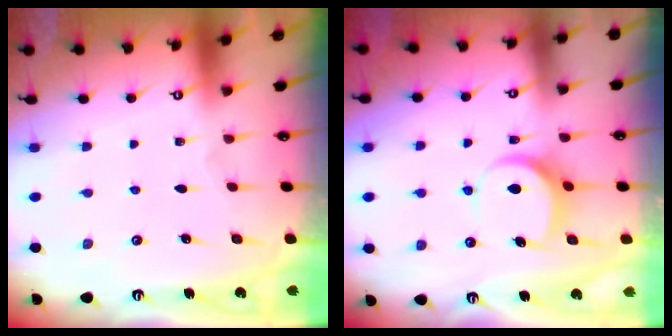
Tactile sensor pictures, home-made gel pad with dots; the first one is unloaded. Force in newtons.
{"total": 6.9, "press": 6.9, "slide": 0.9}